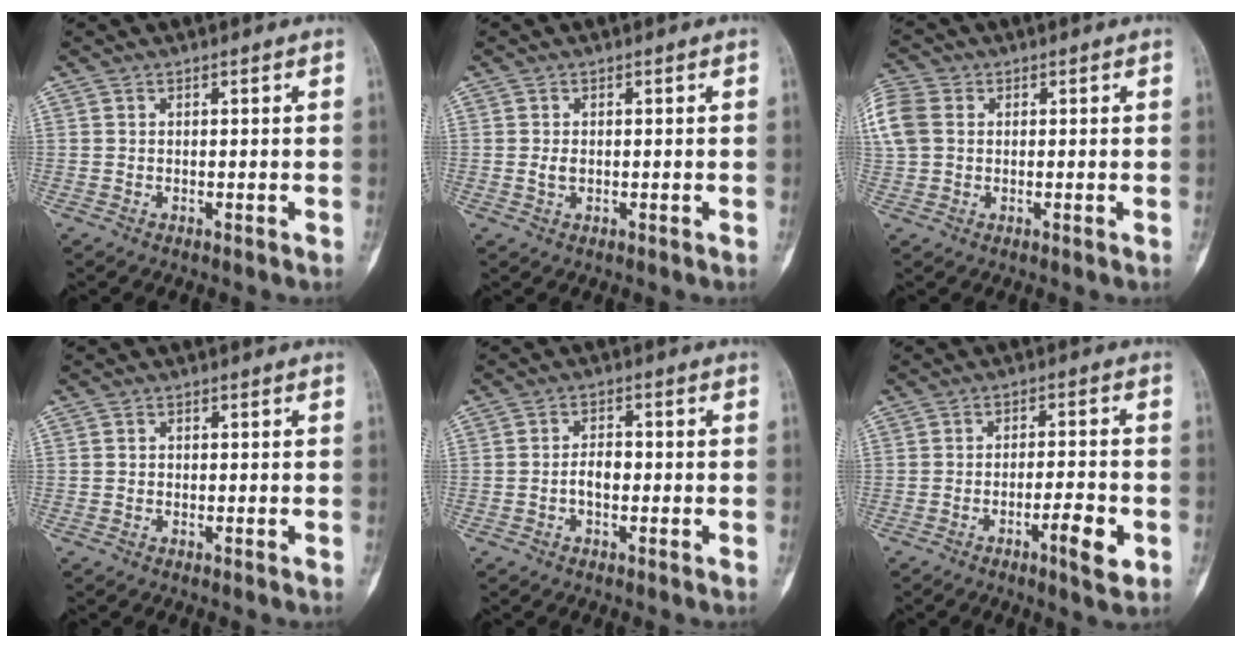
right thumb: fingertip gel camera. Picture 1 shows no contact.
{"total": 1.6, "force": [-0.1, 1.1, 1.2], "torque": [-0.023, 0.000, -0.001]}
{"total": 8.2, "force": [1.4, 6.3, 5.0], "torque": [-0.133, 0.018, 0.026]}
{"total": 0.5, "force": [-0.1, 0.5, 0.1], "torque": [0.001, 0.003, -0.005]}
{"total": 3.2, "force": [-0.8, 1.8, 2.5], "torque": [-0.038, 0.011, -0.018]}
{"total": 6.7, "force": [-2.9, 1.5, 5.9], "torque": [-0.095, 0.014, -0.043]}